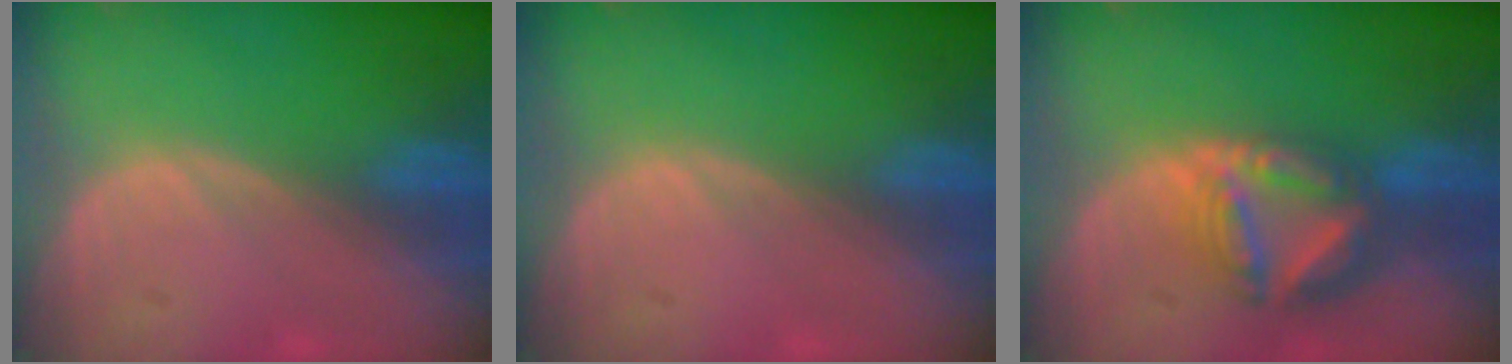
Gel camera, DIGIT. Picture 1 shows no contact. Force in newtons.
{"total": 0.0}
{"total": 8.2, "press": 7.1, "slide": 4.1}